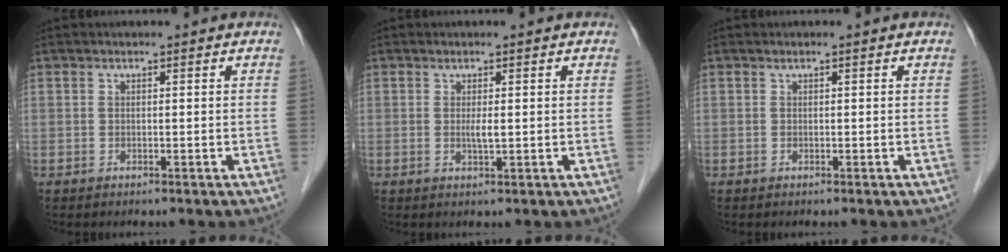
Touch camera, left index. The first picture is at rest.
{"total": 1.4, "force": [0.0, 0.1, 1.4], "torque": [-0.031, -0.002, 0.001]}
{"total": 0.0}